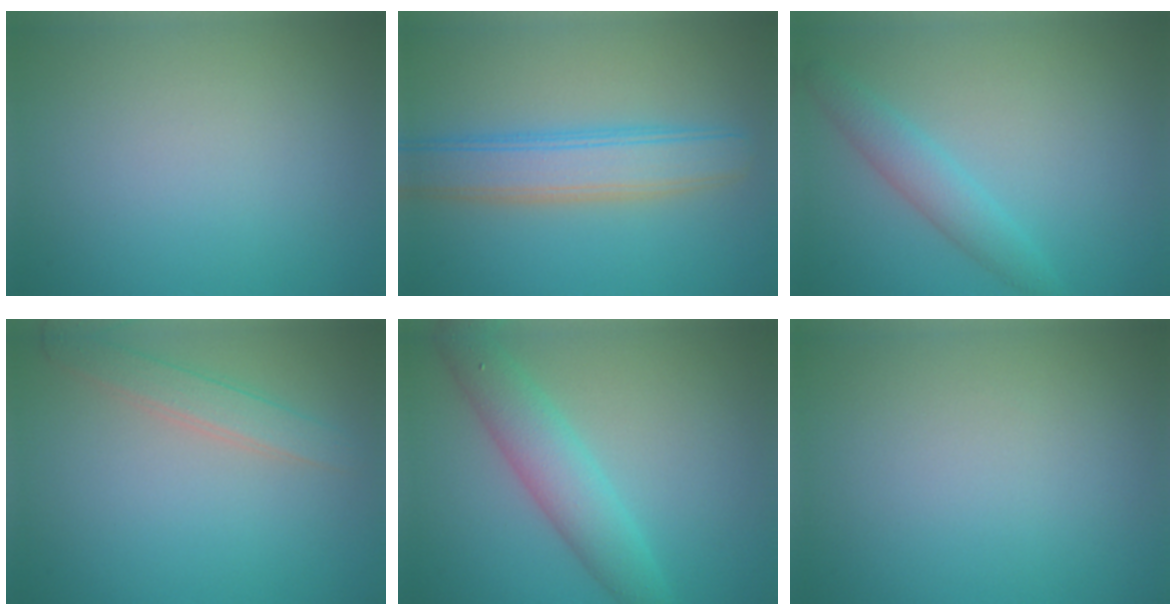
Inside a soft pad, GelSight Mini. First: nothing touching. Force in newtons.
{"total": 5.5, "press": 5.5, "slide": 0.3}
{"total": 2.7, "press": 2.7, "slide": 0.1}
{"total": 2.4, "press": 2.4, "slide": 0.1}
{"total": 4.3, "press": 4.3, "slide": 0.1}
{"total": 0.0}